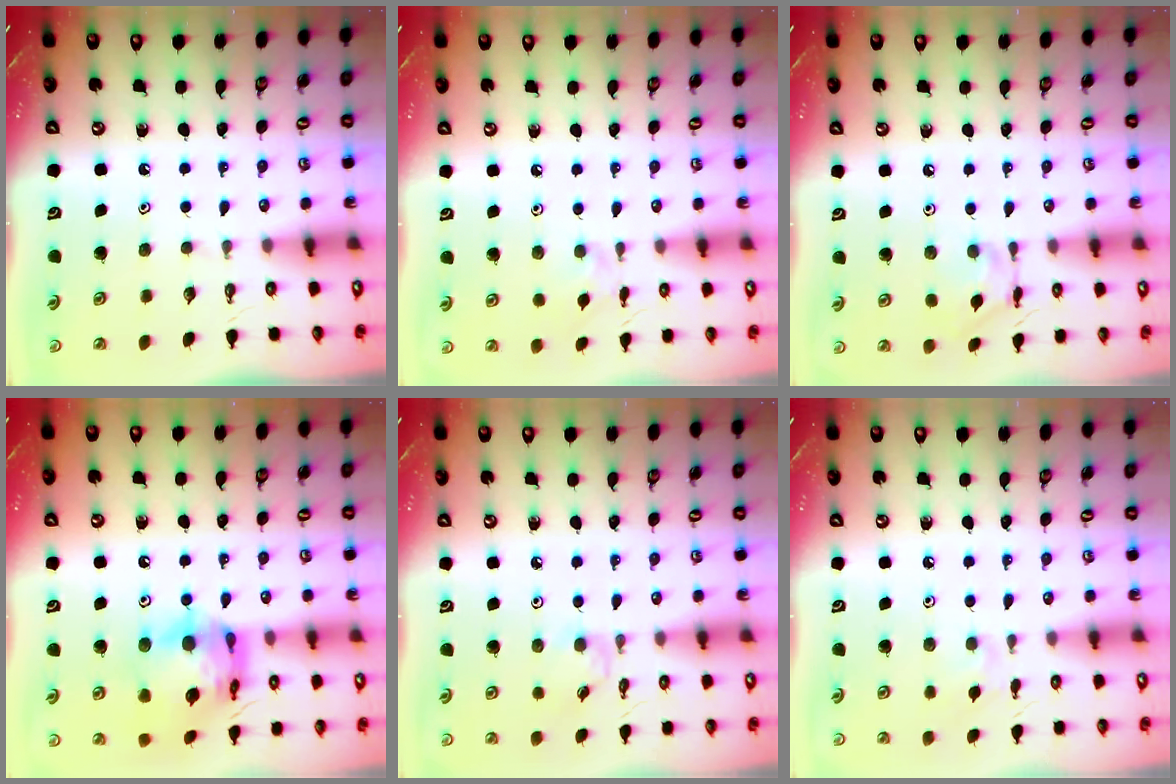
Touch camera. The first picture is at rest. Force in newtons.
{"total": 2.3, "press": 2.3, "slide": 0.4}
{"total": 9.8, "press": 9.8, "slide": 0.6}
{"total": 17.7, "press": 17.6, "slide": 1.7}
{"total": 1.8, "press": 1.8, "slide": 0.4}
{"total": 5.6, "press": 5.5, "slide": 0.9}